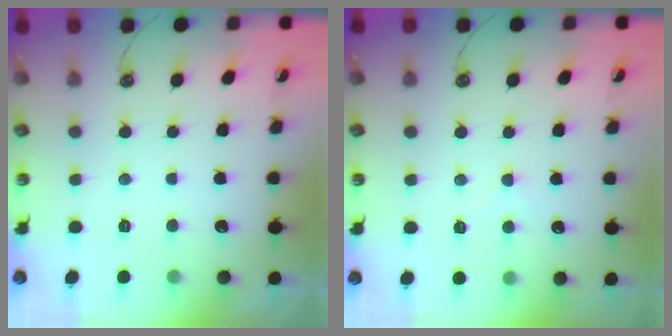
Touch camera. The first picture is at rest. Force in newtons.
{"total": 1.0, "press": 1.0, "slide": 0.3}